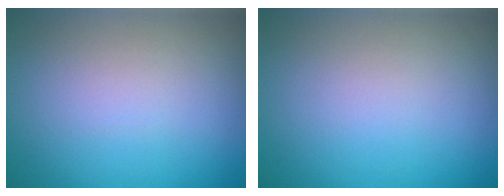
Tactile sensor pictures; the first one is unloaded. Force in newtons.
{"total": 0.0}